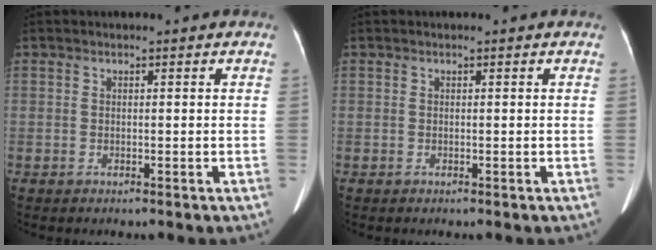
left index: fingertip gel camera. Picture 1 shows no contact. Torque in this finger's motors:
{"motor_torque": [0.04, 0.06, 0.00, 0.00]}